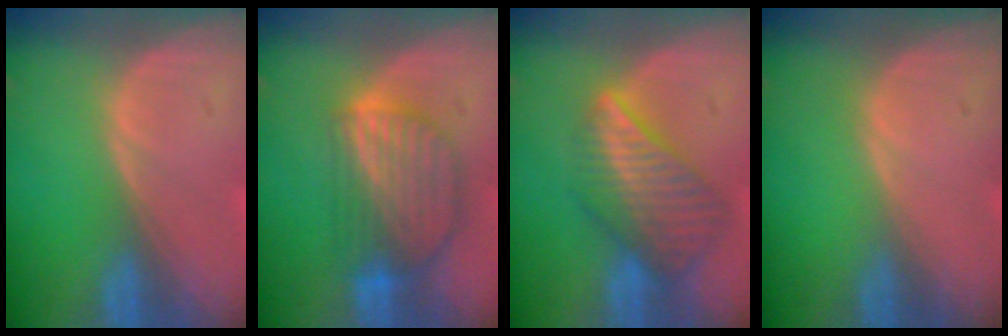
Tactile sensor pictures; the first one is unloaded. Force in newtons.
{"total": 8.9, "press": 7.7, "slide": 4.4}
{"total": 8.3, "press": 7.5, "slide": 3.6}
{"total": 0.0}